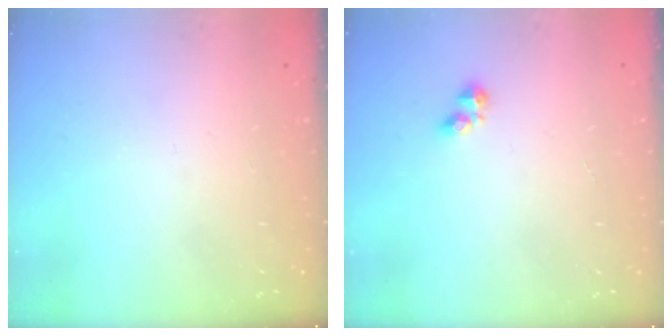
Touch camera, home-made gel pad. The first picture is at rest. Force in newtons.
{"total": 2.6, "press": 2.5, "slide": 0.5}